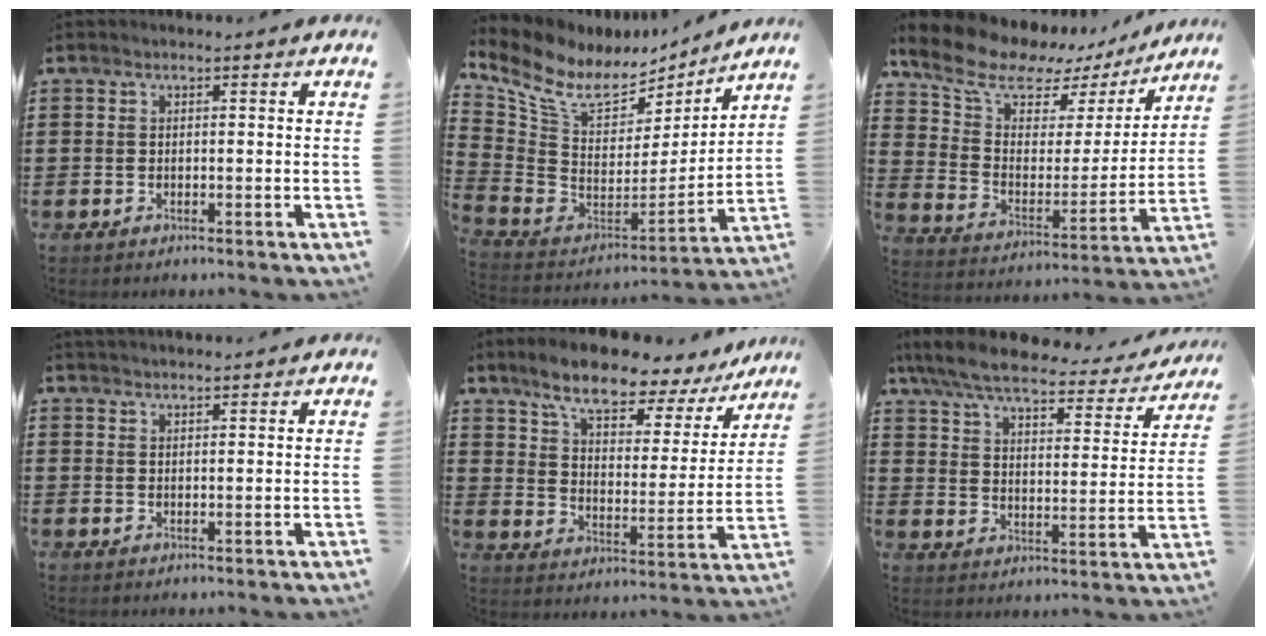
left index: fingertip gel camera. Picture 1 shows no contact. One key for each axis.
{"total": 9.0, "fx": 6.1, "fy": 4.8, "fz": 4.6, "tx": -0.126, "ty": -0.041, "tz": 0.109}
{"total": 9.1, "fx": 7.4, "fy": 4.5, "fz": 3.0, "tx": -0.096, "ty": -0.045, "tz": 0.126}
{"total": 1.4, "fx": 1.4, "fy": 0.0, "fz": -0.1, "tx": 0.000, "ty": 0.003, "tz": 0.027}
{"total": 8.1, "fx": 6.7, "fy": 2.0, "fz": 4.1, "tx": -0.095, "ty": -0.041, "tz": 0.107}
{"total": 6.5, "fx": 5.5, "fy": 1.1, "fz": 3.1, "tx": -0.086, "ty": -0.032, "tz": 0.094}